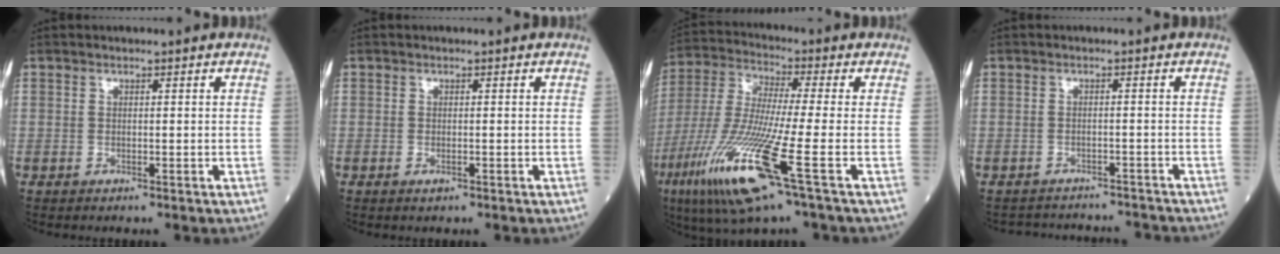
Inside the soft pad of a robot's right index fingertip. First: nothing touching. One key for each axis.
{"total": 0.9, "fx": -0.4, "fy": 0.4, "fz": 0.7, "tx": -0.014, "ty": -0.002, "tz": -0.005}
{"total": 17.2, "fx": -7.3, "fy": 0.3, "fz": 15.5, "tx": -0.352, "ty": -0.043, "tz": -0.145}
{"total": 8.5, "fx": -8.4, "fy": 1.4, "fz": 0.7, "tx": -0.007, "ty": 0.017, "tz": -0.103}